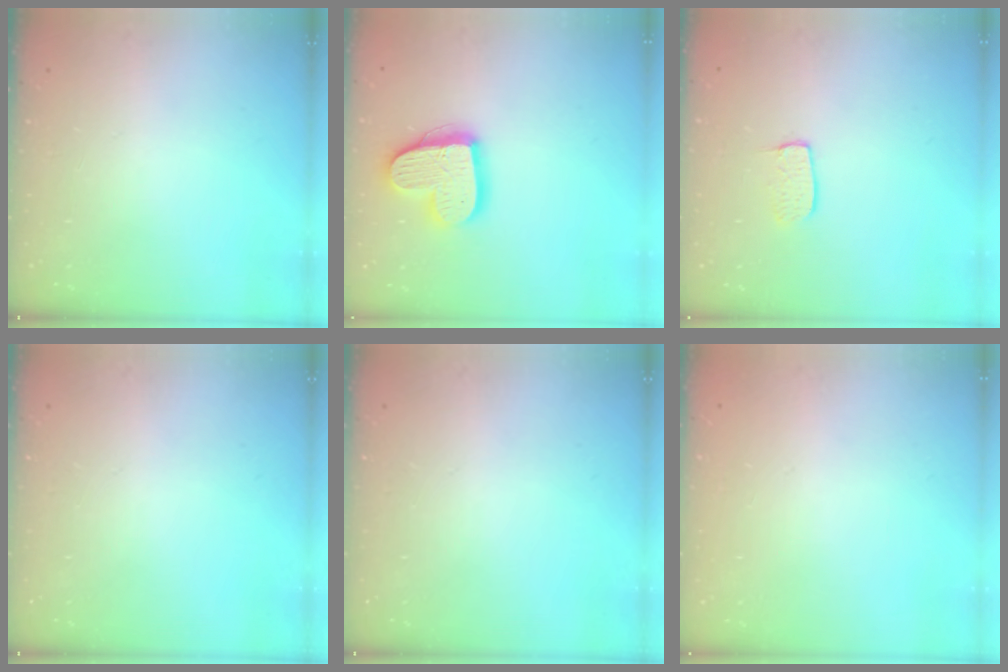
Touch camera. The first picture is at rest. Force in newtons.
{"total": 16.1, "press": 16.1, "slide": 1.3}
{"total": 5.6, "press": 5.6, "slide": 0.2}
{"total": 0.0}
{"total": 0.0}
{"total": 0.0}